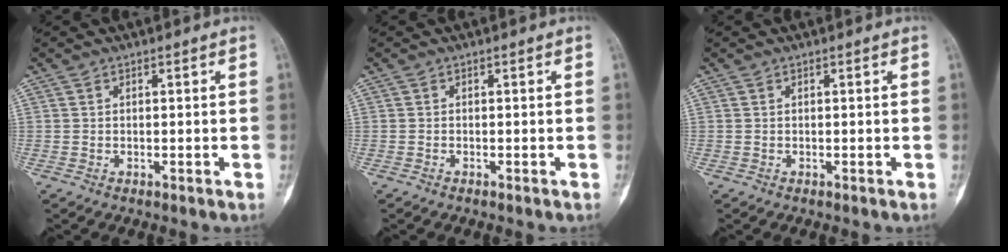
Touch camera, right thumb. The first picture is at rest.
{"total": 0.0}
{"total": 0.0}